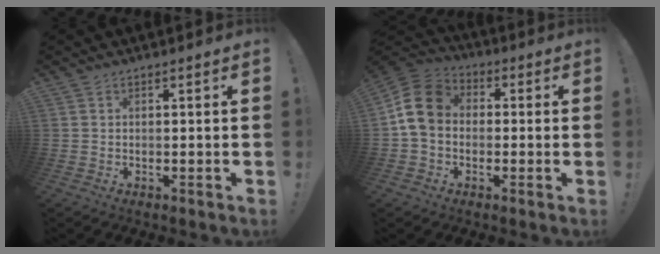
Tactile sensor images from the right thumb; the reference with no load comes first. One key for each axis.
{"total": 12.4, "fx": 0.8, "fy": 9.6, "fz": 7.7, "tx": -0.134, "ty": 0.020, "tz": 0.021}